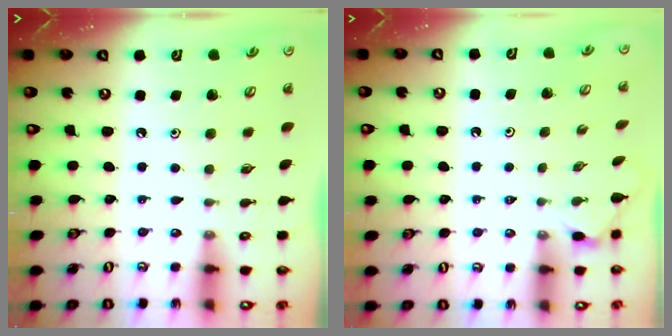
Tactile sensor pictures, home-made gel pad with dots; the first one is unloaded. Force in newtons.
{"total": 1.6, "press": 1.5, "slide": 0.4}